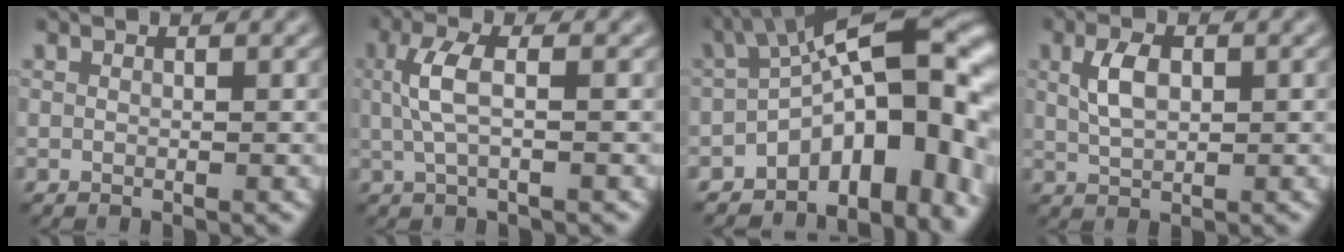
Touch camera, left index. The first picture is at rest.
{"total": 3.1, "force": [0.5, 0.9, 2.9], "torque": [-0.068, 0.005, 0.008]}
{"total": 12.7, "force": [-4.1, 6.3, 10.3], "torque": [-0.117, 0.013, -0.063]}
{"total": 2.9, "force": [0.9, 1.5, 2.4], "torque": [-0.054, 0.004, 0.019]}